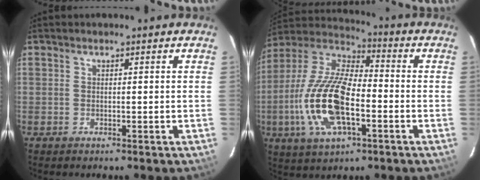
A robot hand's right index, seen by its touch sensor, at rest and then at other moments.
{"total": 19.1, "force": [-4.9, 8.1, 16.6], "torque": [-0.351, -0.006, -0.096]}